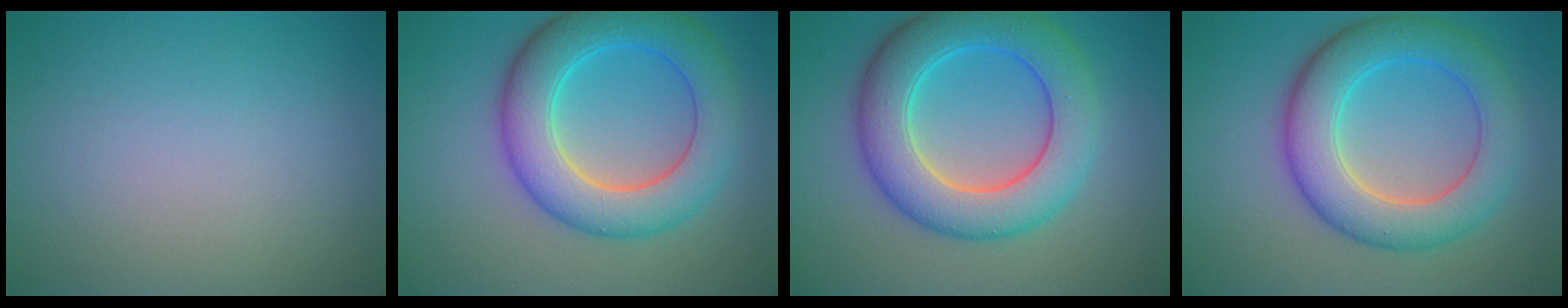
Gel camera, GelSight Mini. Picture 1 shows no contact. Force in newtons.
{"total": 8.2, "press": 8.2, "slide": 0.4}
{"total": 8.6, "press": 8.6, "slide": 0.1}
{"total": 7.6, "press": 7.6, "slide": 0.2}